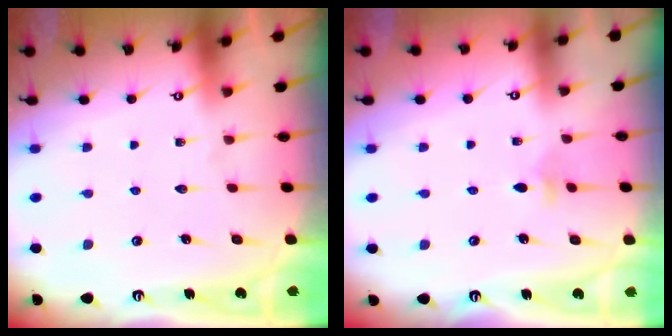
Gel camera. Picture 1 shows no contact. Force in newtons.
{"total": 3.4, "press": 3.3, "slide": 0.9}